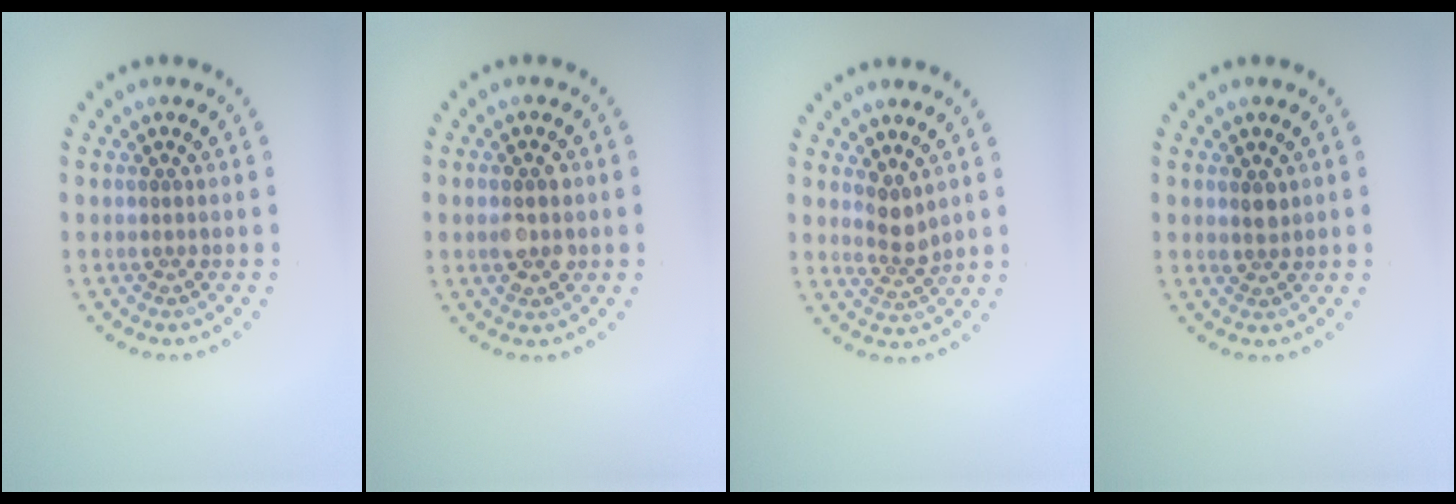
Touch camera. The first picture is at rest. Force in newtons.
{"total": 2.8, "press": 2.8, "slide": 0.1}
{"total": 2.1, "press": 1.6, "slide": 1.3}
{"total": 1.3, "press": 1.1, "slide": 0.6}